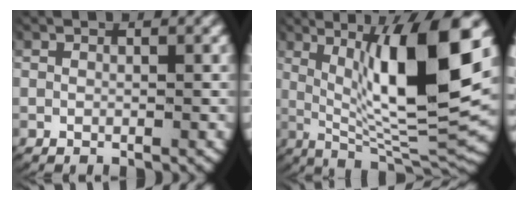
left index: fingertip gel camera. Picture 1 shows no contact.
{"total": 13.7, "force": [1.7, 5.0, 12.7], "torque": [-0.196, -0.011, 0.039]}